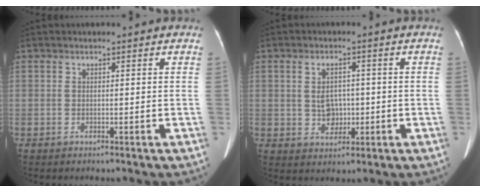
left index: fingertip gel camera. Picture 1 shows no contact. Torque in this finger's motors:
{"motor_torque": [0.14, 0.11, 0.01, -0.01]}